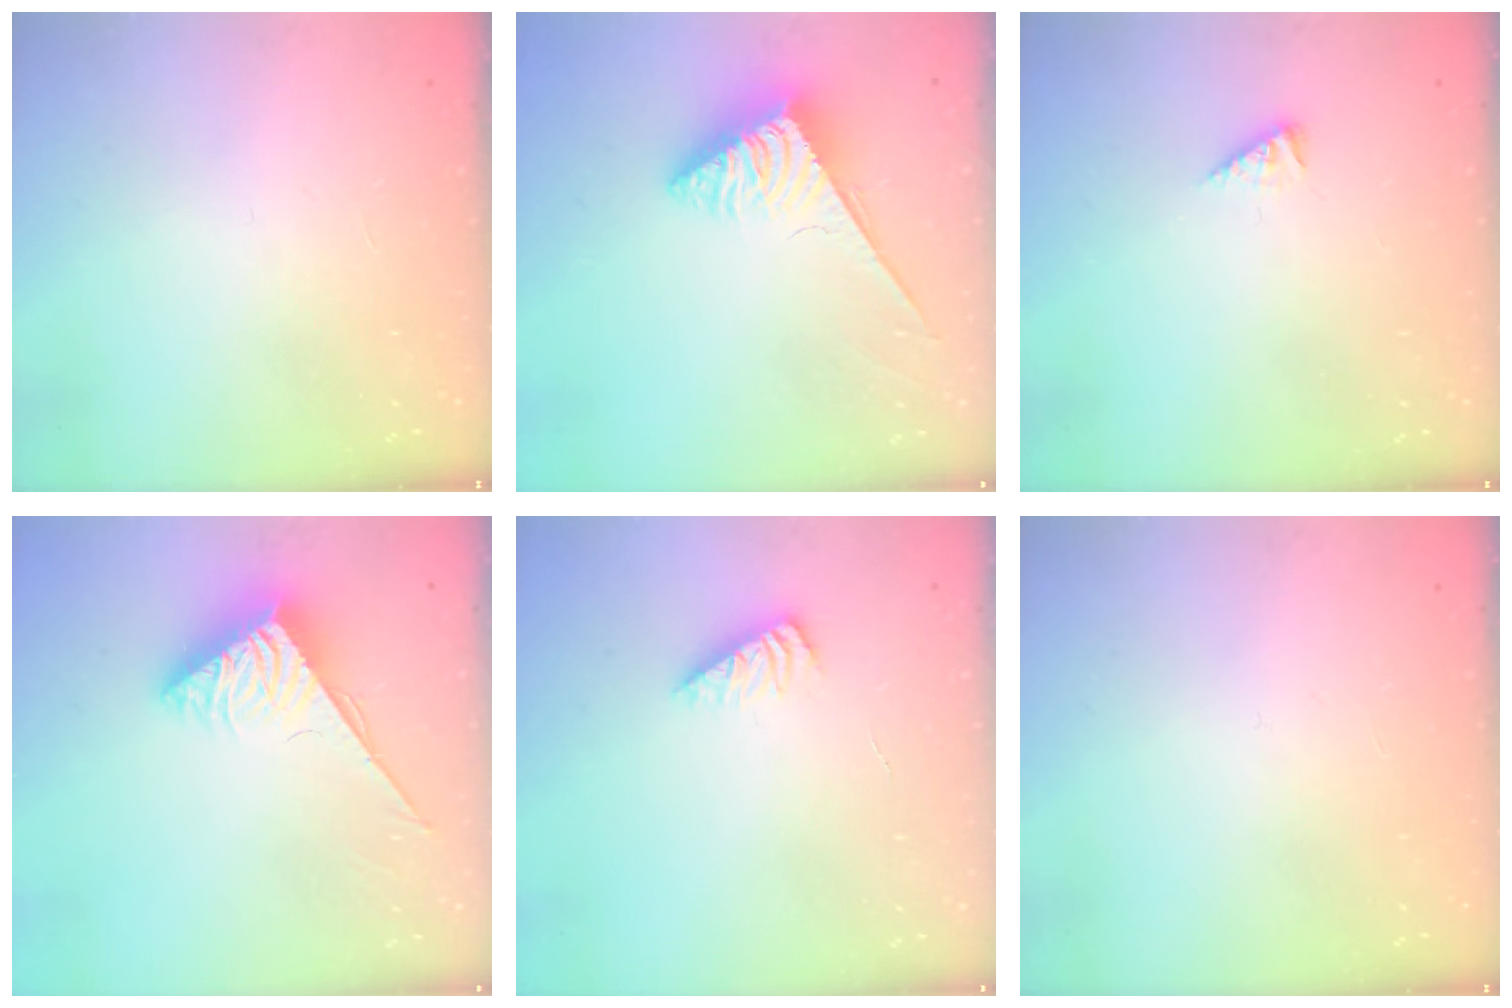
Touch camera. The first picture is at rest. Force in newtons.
{"total": 3.7, "press": 3.6, "slide": 0.4}
{"total": 1.8, "press": 1.8, "slide": 0.4}
{"total": 4.0, "press": 4.0, "slide": 0.5}
{"total": 2.5, "press": 2.5, "slide": 0.4}
{"total": 0.0}